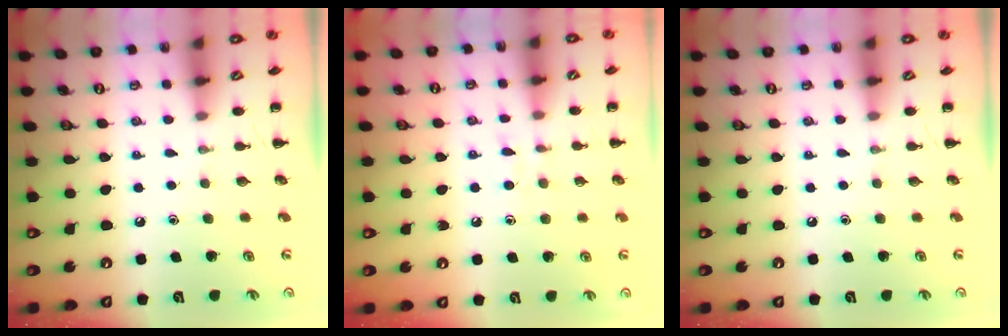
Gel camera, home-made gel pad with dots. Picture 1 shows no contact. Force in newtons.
{"total": 4.7, "press": 4.3, "slide": 1.8}
{"total": 0.0}